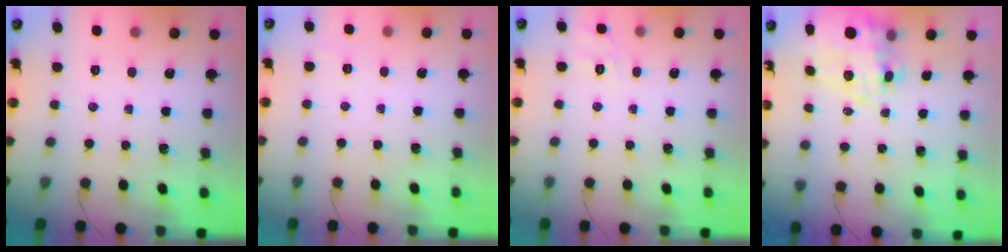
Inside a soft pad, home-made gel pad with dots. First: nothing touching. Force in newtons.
{"total": 5.8, "press": 5.6, "slide": 1.4}
{"total": 9.5, "press": 9.3, "slide": 2.1}
{"total": 14.2, "press": 13.9, "slide": 2.9}